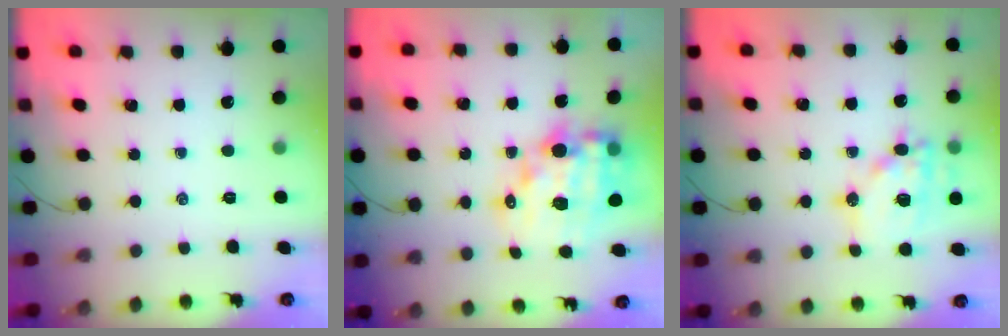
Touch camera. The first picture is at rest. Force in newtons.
{"total": 15.3, "press": 14.9, "slide": 3.5}
{"total": 16.1, "press": 15.9, "slide": 3.0}